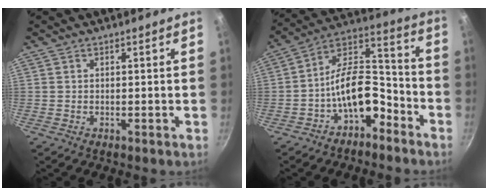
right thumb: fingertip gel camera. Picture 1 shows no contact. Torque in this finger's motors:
{"motor_torque": [1.78, 1.46, 1.33, -0.52, 0.42]}